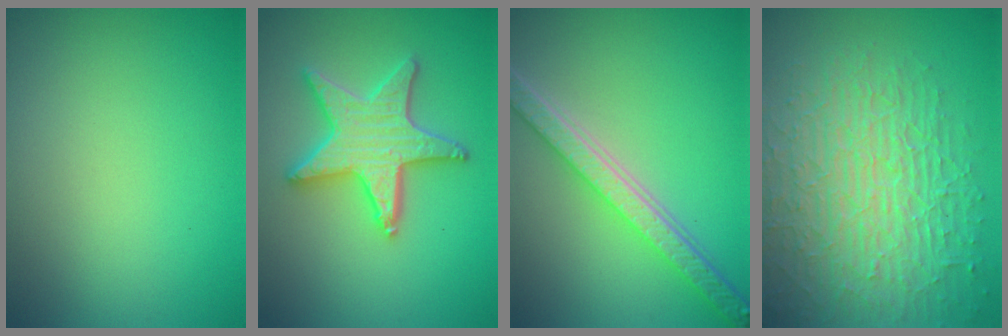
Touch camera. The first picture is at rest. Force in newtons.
{"total": 5.2, "press": 5.1, "slide": 0.9}
{"total": 6.0, "press": 4.6, "slide": 3.8}
{"total": 8.8, "press": 6.2, "slide": 6.3}